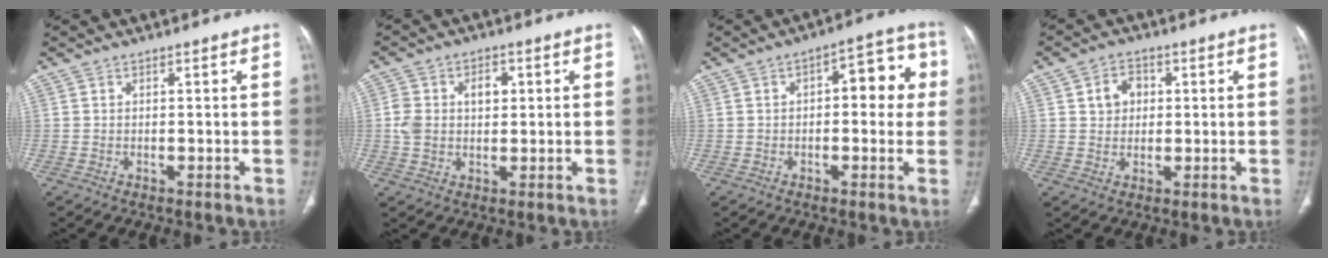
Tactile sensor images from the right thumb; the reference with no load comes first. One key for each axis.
{"total": 7.4, "fx": 1.2, "fy": 5.3, "fz": 5.0, "tx": -0.077, "ty": 0.012, "tz": 0.024}
{"total": 10.0, "fx": 1.2, "fy": 5.0, "fz": 8.6, "tx": -0.070, "ty": 0.030, "tz": 0.008}
{"total": 4.9, "fx": 1.2, "fy": 4.0, "fz": 2.6, "tx": -0.023, "ty": 0.003, "tz": 0.018}